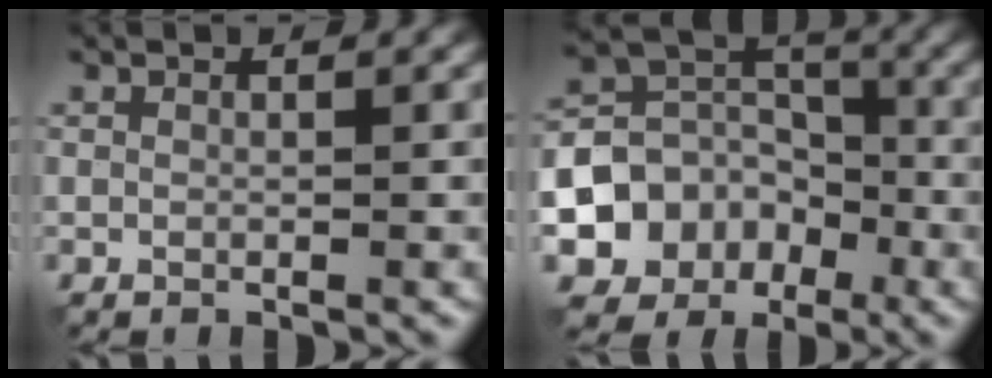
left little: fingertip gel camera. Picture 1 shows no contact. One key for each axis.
{"total": 7.9, "fx": -3.5, "fy": 6.5, "fz": 2.8, "tx": -0.047, "ty": 0.011, "tz": -0.080}